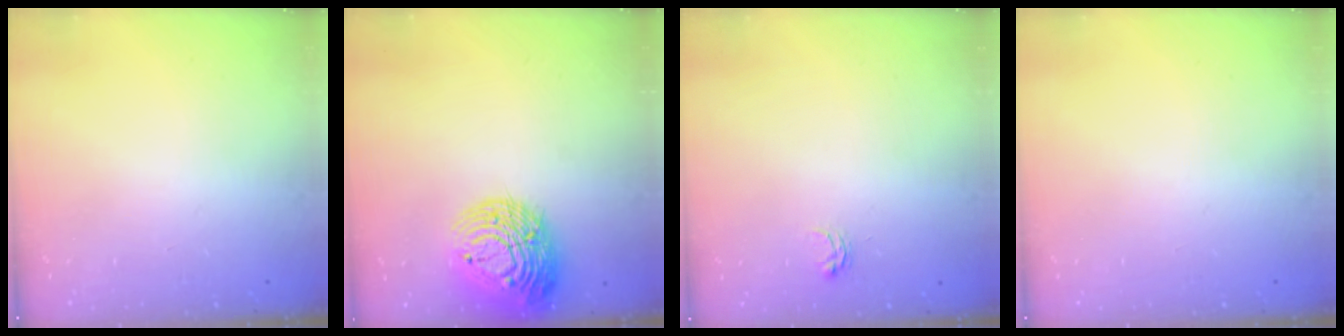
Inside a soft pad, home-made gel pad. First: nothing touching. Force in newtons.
{"total": 16.6, "press": 16.5, "slide": 2.2}
{"total": 2.9, "press": 2.9, "slide": 0.4}
{"total": 0.0}